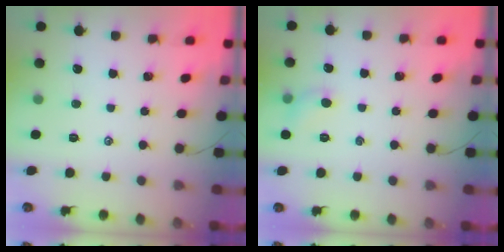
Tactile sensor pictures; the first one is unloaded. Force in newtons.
{"total": 5.2, "press": 5.0, "slide": 1.2}